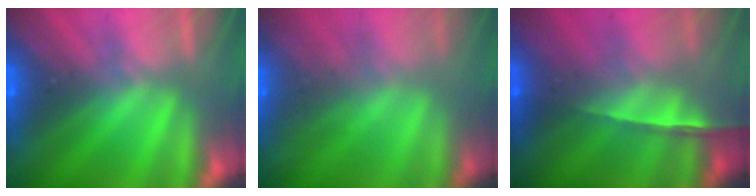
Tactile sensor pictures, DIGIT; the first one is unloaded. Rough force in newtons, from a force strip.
{"total": 7.4}
{"total": 1.7}